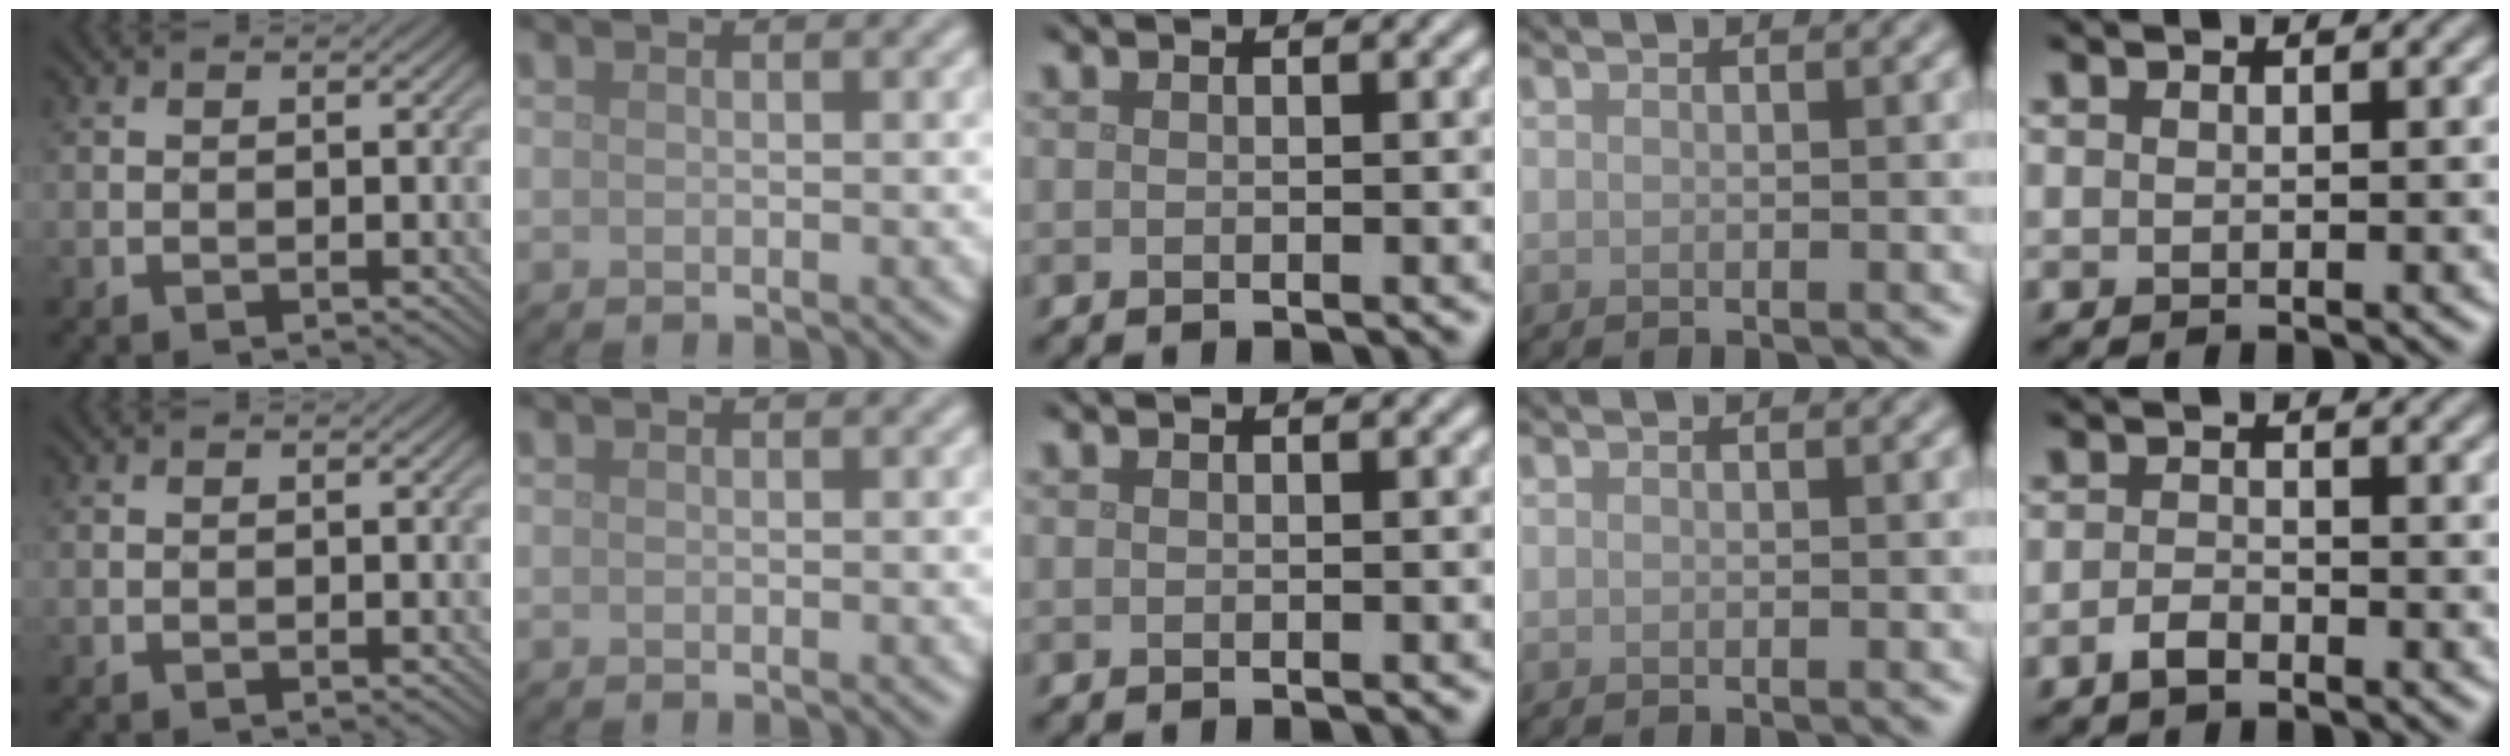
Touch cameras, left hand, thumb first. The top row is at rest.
{"little": {"total": 1.5, "force": [-1.2, 0.5, 0.7], "torque": [-0.015, 0.002, -0.028]}}